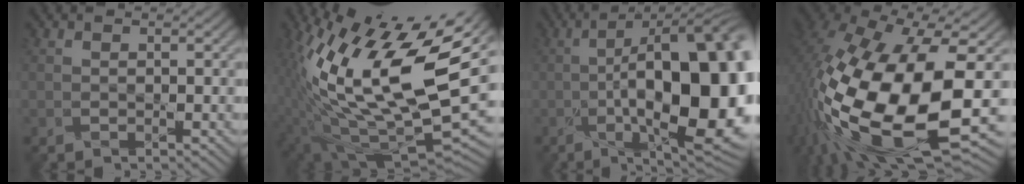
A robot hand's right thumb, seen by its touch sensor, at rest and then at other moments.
{"total": 19.7, "force": [3.5, 8.9, 17.2], "torque": [-0.335, -0.013, 0.069]}
{"total": 20.8, "force": [-3.3, 7.8, 19.0], "torque": [-0.262, 0.005, -0.054]}
{"total": 21.3, "force": [-4.8, 10.1, 18.1], "torque": [-0.406, -0.056, -0.063]}